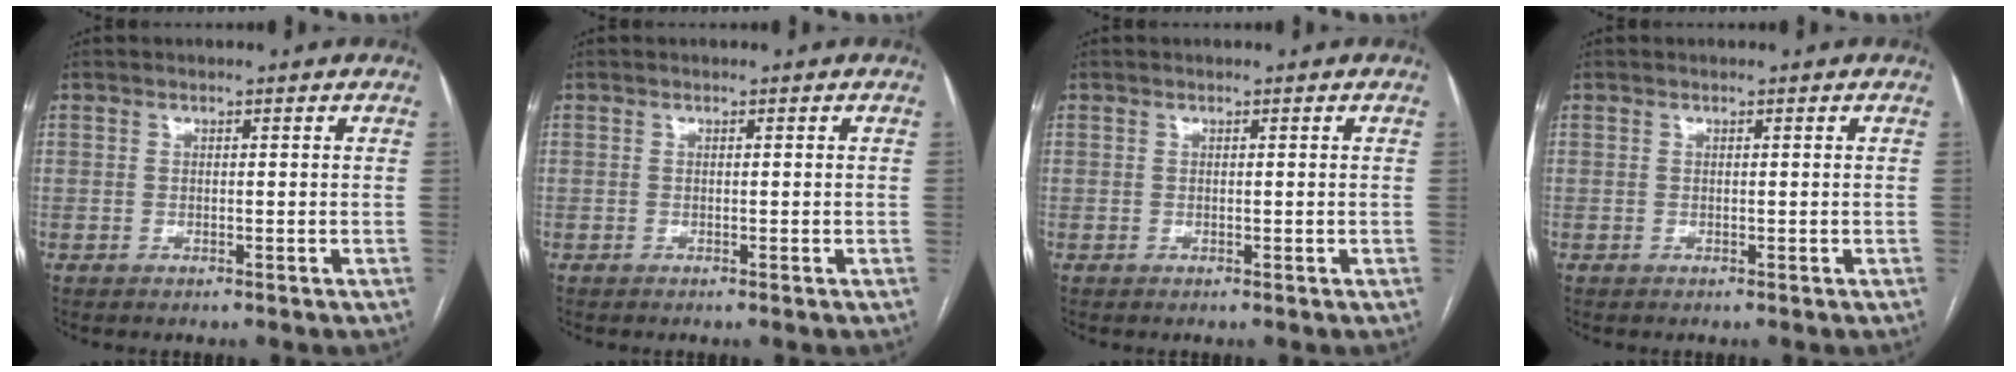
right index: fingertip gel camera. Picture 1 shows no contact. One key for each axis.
{"total": 0.0}
{"total": 0.0}
{"total": 0.0}